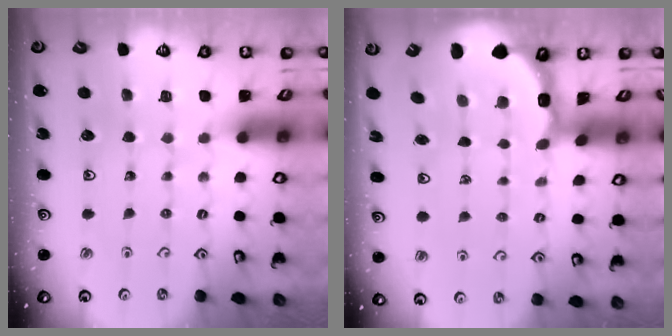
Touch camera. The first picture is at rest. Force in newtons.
{"total": 3.8, "press": 3.6, "slide": 1.1}